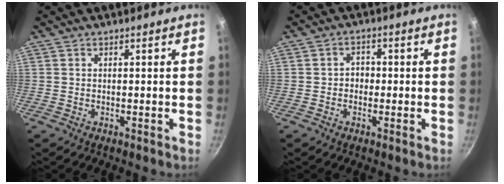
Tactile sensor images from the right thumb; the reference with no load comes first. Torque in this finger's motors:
{"motor_torque": [-0.31, 0.19, -0.05, 0.20, -0.02]}